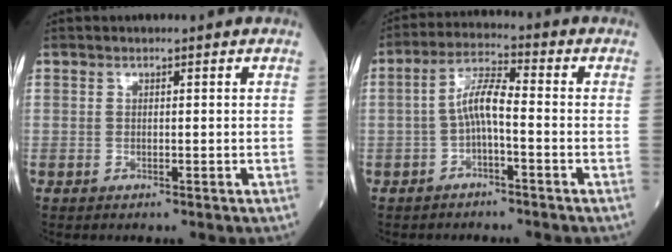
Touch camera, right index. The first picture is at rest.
{"total": 5.5, "force": [-1.1, 1.2, 5.3], "torque": [-0.103, 0.019, -0.025]}